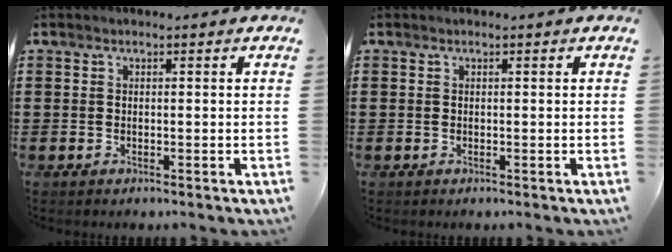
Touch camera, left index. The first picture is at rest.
{"total": 0.0}